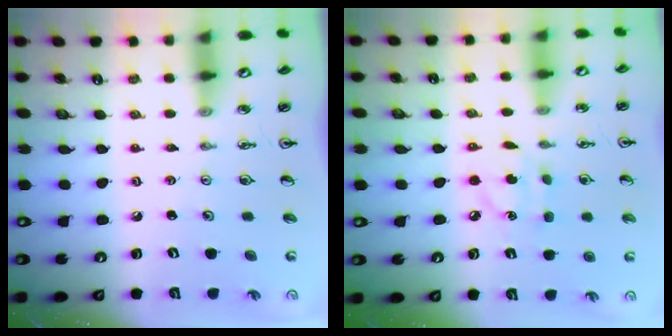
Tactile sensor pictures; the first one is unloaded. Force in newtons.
{"total": 5.3, "press": 5.3, "slide": 0.2}